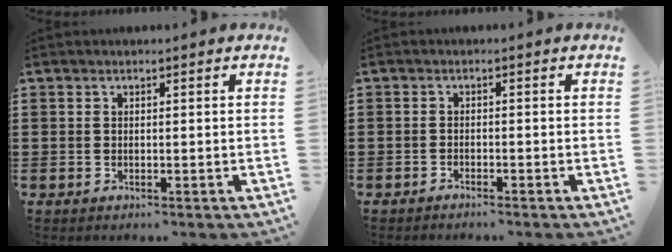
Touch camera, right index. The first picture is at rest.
{"total": 1.1, "force": [-1.1, 0.0, 0.0], "torque": [-0.003, 0.002, -0.023]}